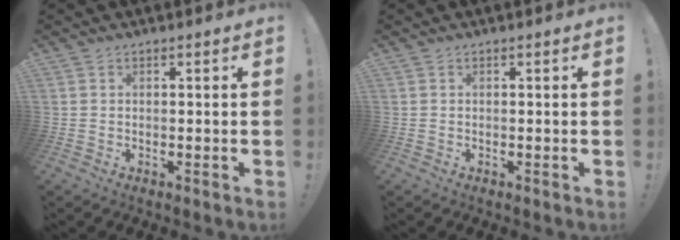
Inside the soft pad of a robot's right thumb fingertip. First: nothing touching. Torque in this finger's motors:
{"motor_torque": [-0.09, 0.09, 0.00, 0.00, 0.00]}